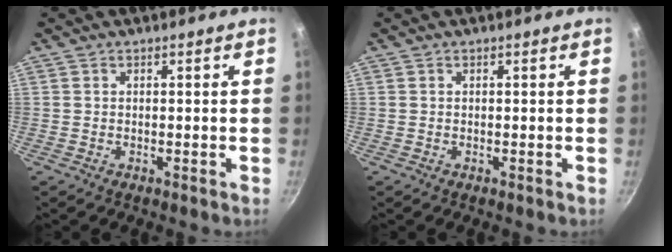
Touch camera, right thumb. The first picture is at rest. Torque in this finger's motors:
{"motor_torque": [0.00, 0.00, 0.00, 0.00, 0.00]}